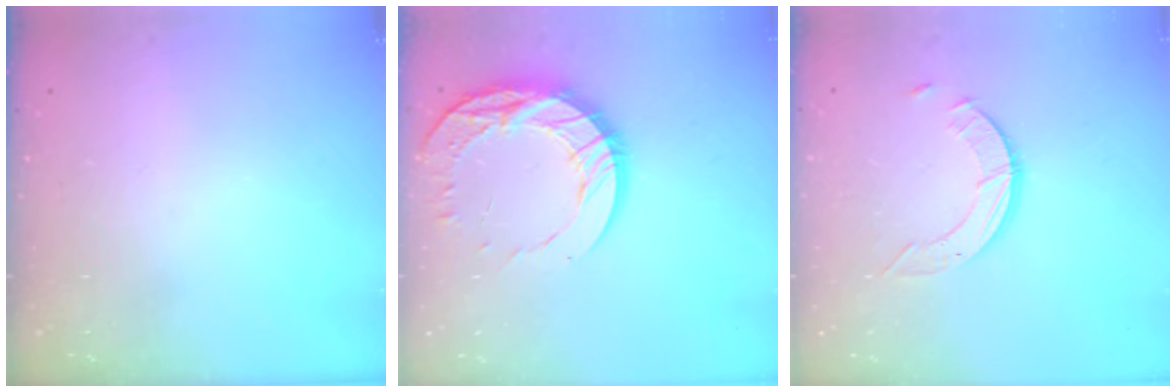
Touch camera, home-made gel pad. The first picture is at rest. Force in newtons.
{"total": 17.2, "press": 17.1, "slide": 1.5}
{"total": 3.7, "press": 3.6, "slide": 0.4}